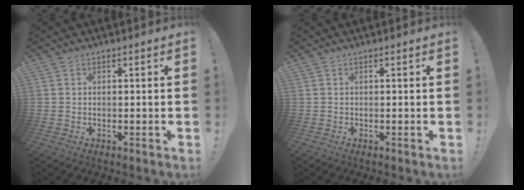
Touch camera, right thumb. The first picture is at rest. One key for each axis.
{"total": 0.0}